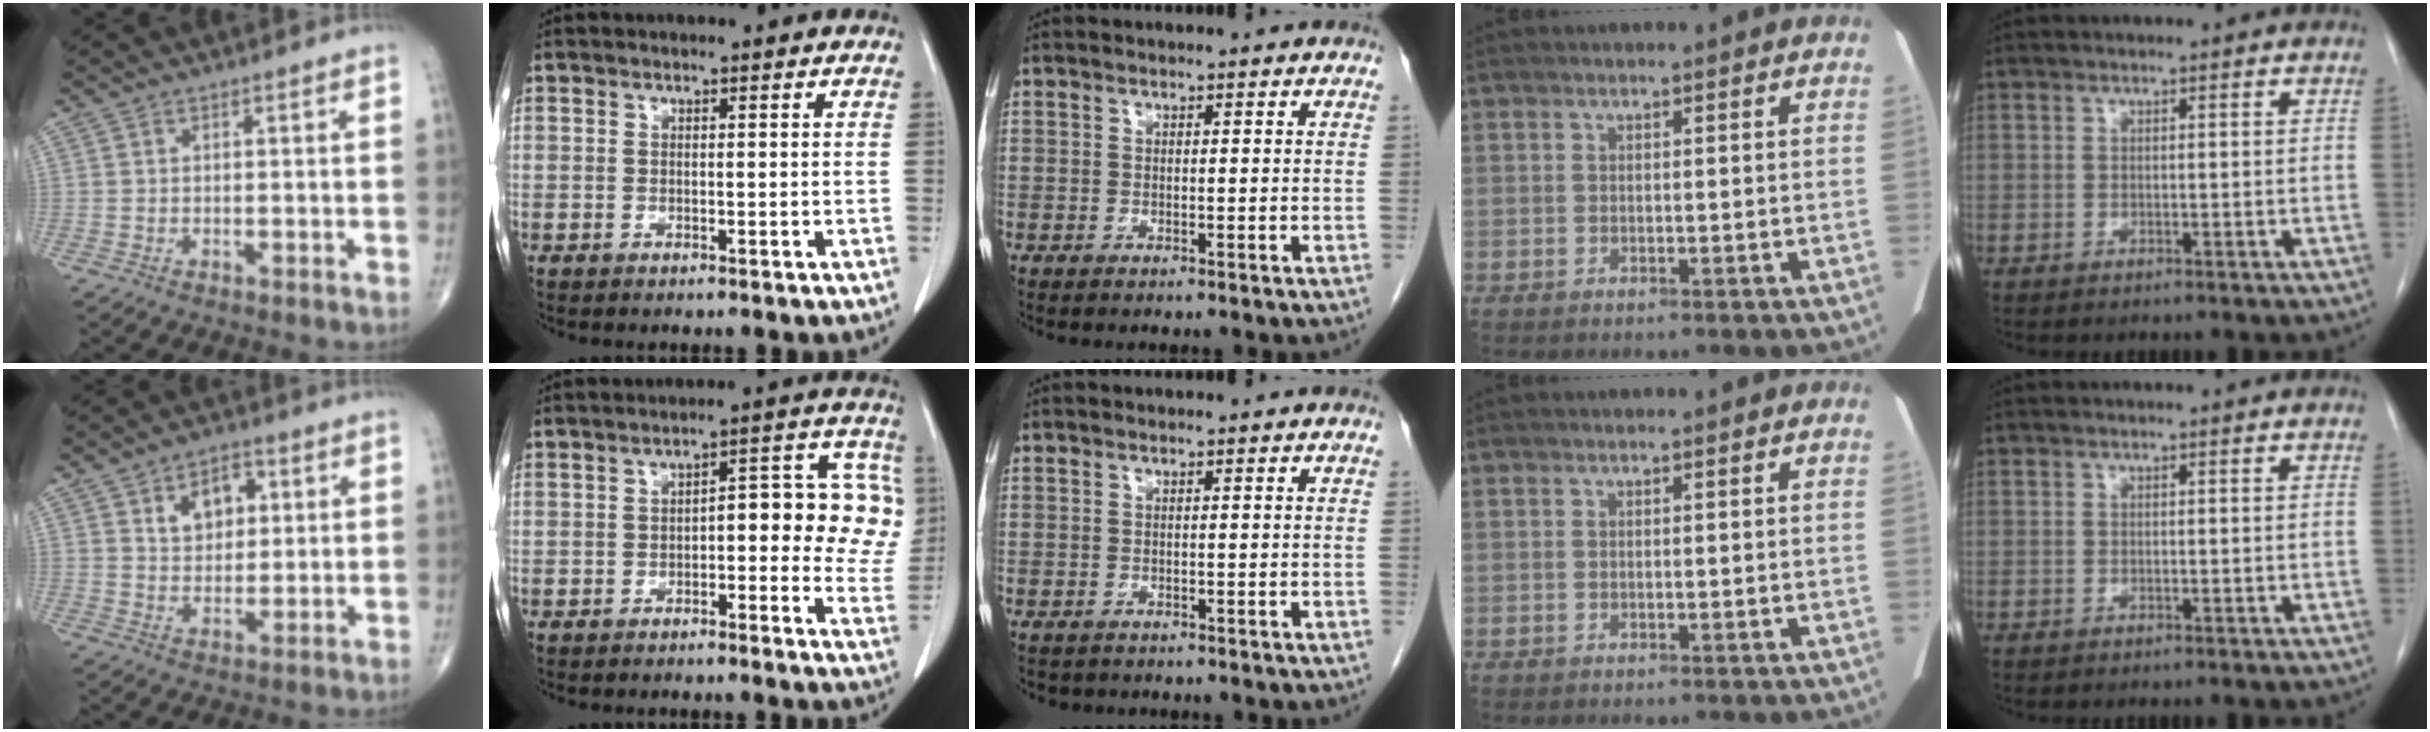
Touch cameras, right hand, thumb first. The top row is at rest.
{"thumb": {"total": 7.5, "force": [2.7, 5.1, 4.8], "torque": [-0.041, -0.009, 0.042]}, "index": {"total": 12.6, "force": [0.8, 5.0, 11.5], "torque": [-0.128, 0.036, 0.009]}, "middle": {"total": 1.3, "force": [-1.0, 0.8, 0.2], "torque": [-0.013, 0.000, -0.013]}}